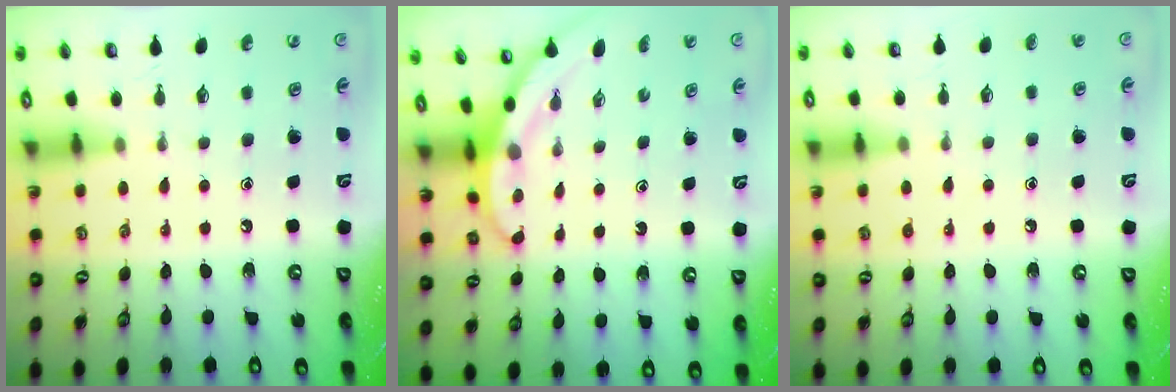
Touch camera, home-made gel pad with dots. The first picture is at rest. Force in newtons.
{"total": 3.0, "press": 3.0, "slide": 0.1}
{"total": 5.4, "press": 5.4, "slide": 0.7}